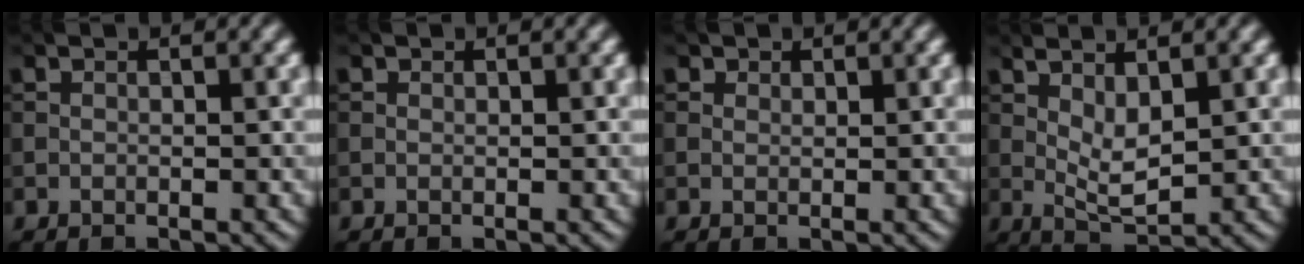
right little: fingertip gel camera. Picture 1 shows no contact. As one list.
[{"total": 1.0, "force": [-0.2, -0.6, -0.7], "torque": [0.002, 0.002, 0.013]}, {"total": 0.7, "force": [0.2, -0.2, -0.6], "torque": [-0.001, 0.001, 0.023]}, {"total": 2.4, "force": [0.4, 0.1, 2.4], "torque": [-0.064, -0.004, 0.032]}]